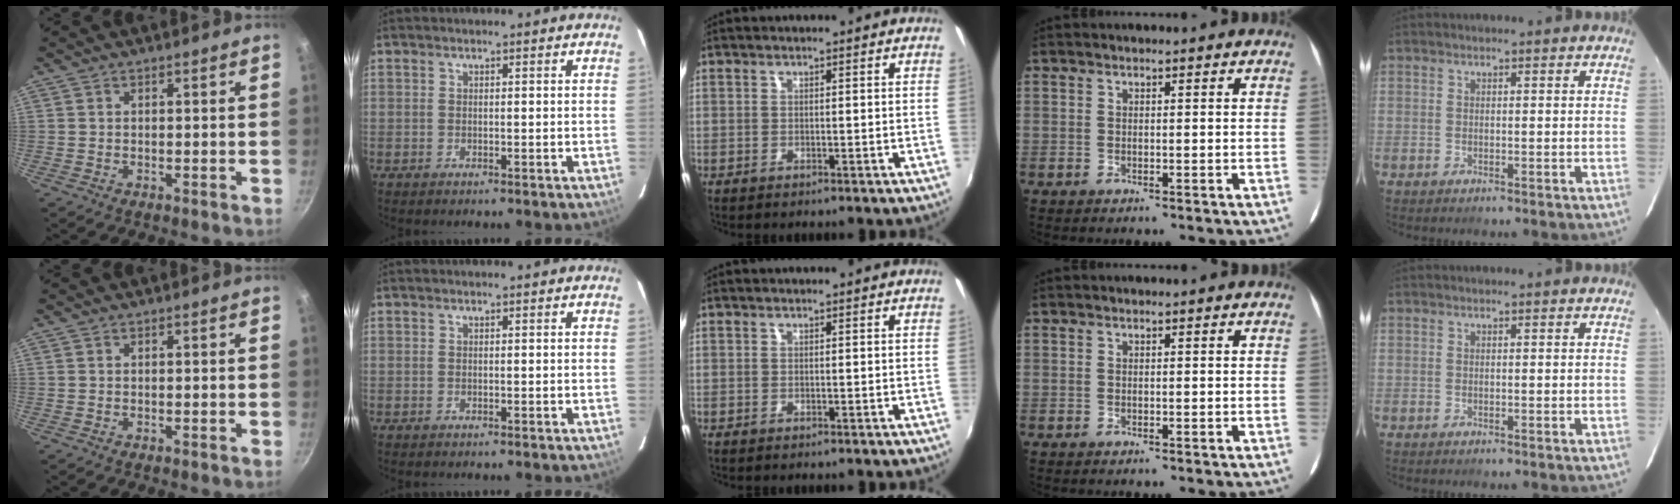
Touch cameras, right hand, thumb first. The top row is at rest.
{}